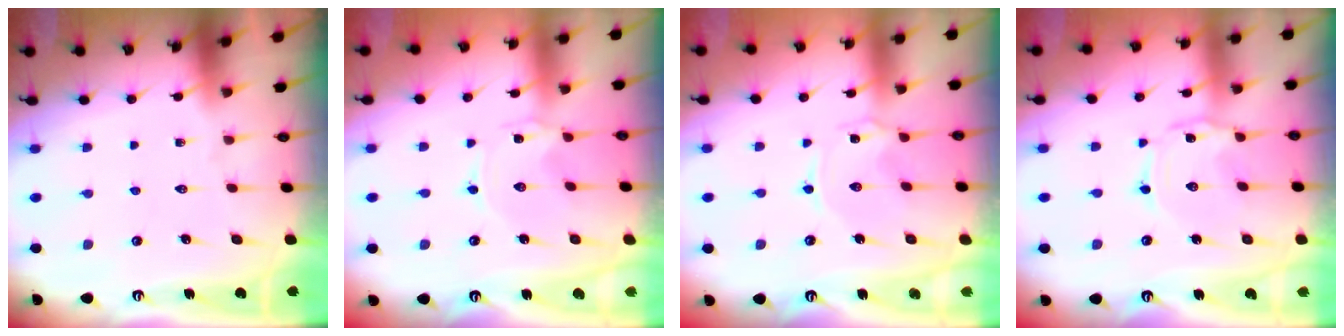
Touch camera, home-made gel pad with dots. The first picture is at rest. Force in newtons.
{"total": 0.0}
{"total": 0.8, "press": 0.8, "slide": 0.1}
{"total": 2.0, "press": 2.0, "slide": 0.2}